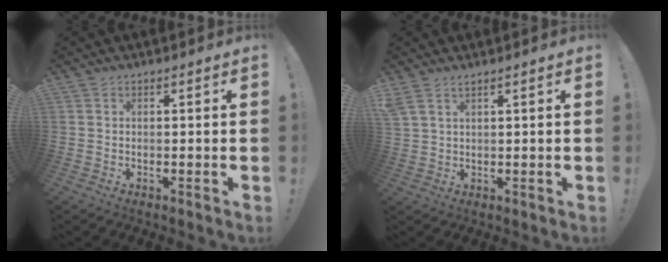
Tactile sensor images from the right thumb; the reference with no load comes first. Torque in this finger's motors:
{"motor_torque": [0.63, 0.72, 0.51, 0.03, 0.26]}